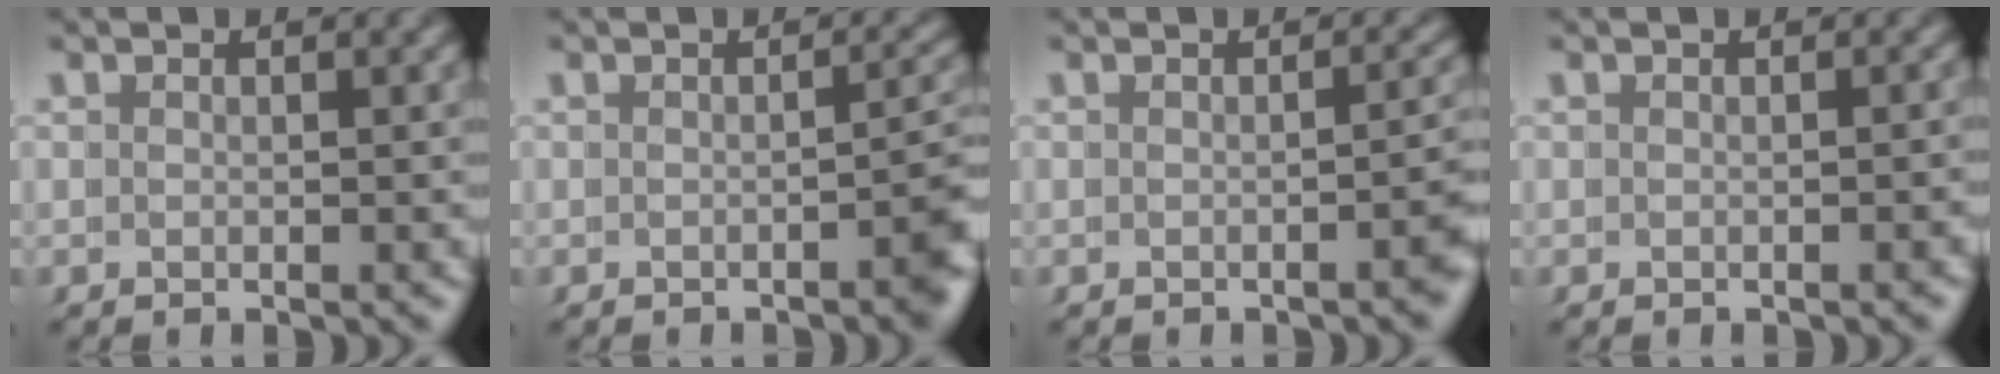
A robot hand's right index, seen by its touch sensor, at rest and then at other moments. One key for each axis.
{"total": 2.8, "fx": -1.3, "fy": 0.6, "fz": 2.4, "tx": -0.008, "ty": 0.003, "tz": -0.022}
{"total": 2.1, "fx": -1.0, "fy": 0.2, "fz": 1.8, "tx": -0.004, "ty": 0.003, "tz": -0.016}
{"total": 0.5, "fx": -0.4, "fy": 0.1, "fz": 0.3, "tx": 0.000, "ty": 0.004, "tz": -0.007}